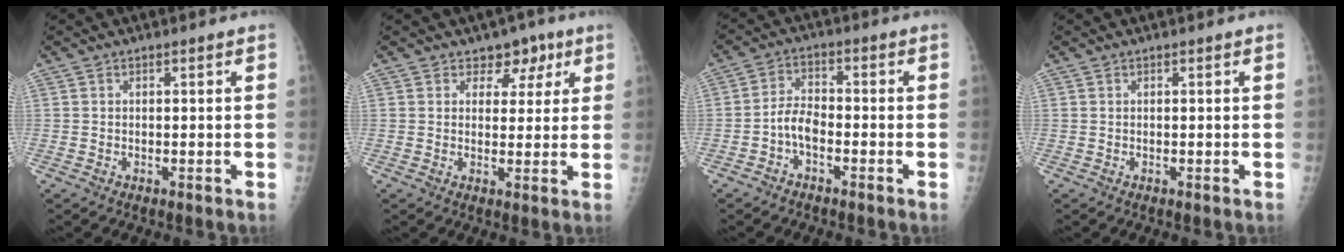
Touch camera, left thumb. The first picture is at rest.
{"total": 4.9, "force": [2.8, 3.7, 1.7], "torque": [0.013, -0.009, 0.036]}
{"total": 4.5, "force": [-2.2, 2.4, 3.2], "torque": [-0.052, 0.024, -0.049]}
{"total": 0.0}